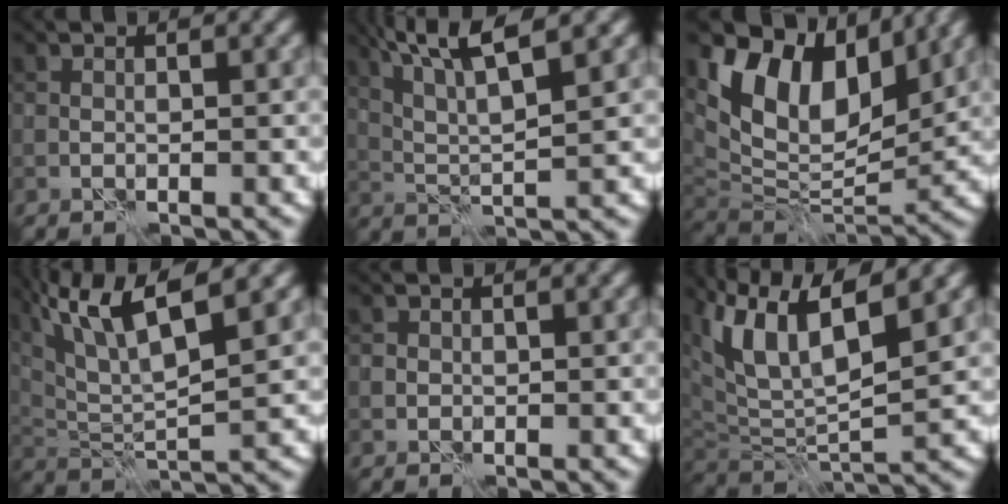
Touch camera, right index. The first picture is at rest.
{"total": 6.2, "force": [3.4, 1.2, 5.0], "torque": [-0.097, 0.008, 0.068]}
{"total": 11.3, "force": [5.6, 6.5, 7.4], "torque": [-0.136, 0.001, 0.104]}
{"total": 9.1, "force": [5.2, 2.3, 7.1], "torque": [-0.140, 0.014, 0.097]}
{"total": 0.8, "force": [0.1, 0.8, 0.0], "torque": [0.005, -0.004, 0.001]}
{"total": 9.6, "force": [5.3, 3.2, 7.3], "torque": [-0.151, 0.013, 0.096]}